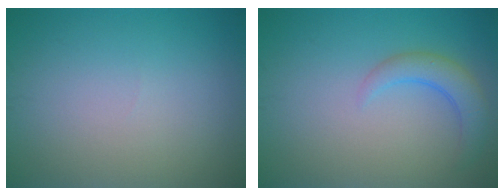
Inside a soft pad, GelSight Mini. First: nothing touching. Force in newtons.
{"total": 2.8, "press": 2.8, "slide": 0.4}